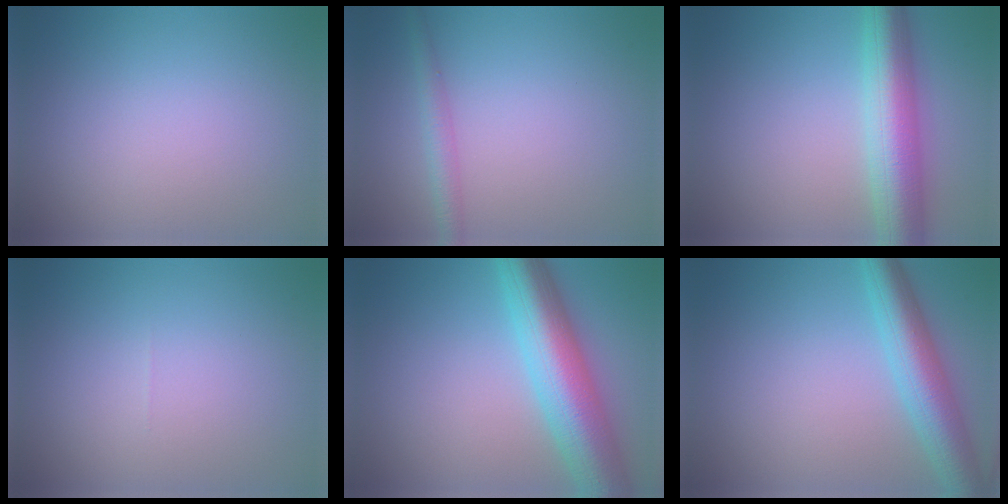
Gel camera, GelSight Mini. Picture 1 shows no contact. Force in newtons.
{"total": 2.0, "press": 2.0, "slide": 0.0}
{"total": 7.8, "press": 7.8, "slide": 0.3}
{"total": 0.0}
{"total": 10.0, "press": 10.0, "slide": 0.4}
{"total": 6.2, "press": 6.2, "slide": 0.1}